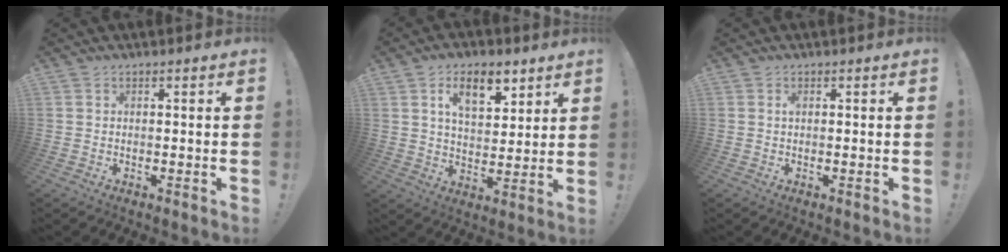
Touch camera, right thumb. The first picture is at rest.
{"total": 11.4, "force": [6.0, 5.7, 7.8], "torque": [-0.122, -0.015, 0.108]}
{"total": 0.6, "force": [0.1, 0.2, 0.6], "torque": [-0.011, 0.002, 0.001]}